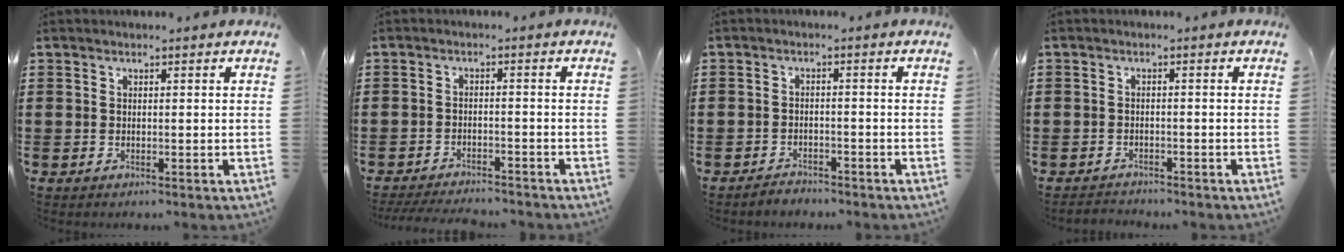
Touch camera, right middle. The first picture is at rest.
{"total": 3.5, "force": [-3.4, 0.3, 0.7], "torque": [-0.020, -0.002, -0.071]}
{"total": 2.2, "force": [-2.2, 0.4, -0.2], "torque": [-0.003, 0.002, -0.049]}
{"total": 1.7, "force": [-1.7, 0.2, -0.2], "torque": [-0.001, 0.001, -0.039]}